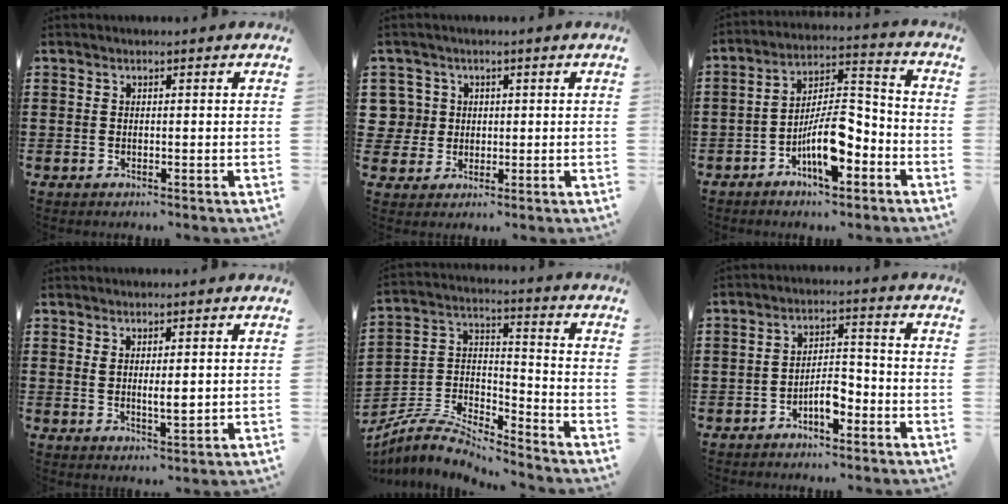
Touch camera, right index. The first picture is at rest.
{"total": 4.3, "force": [0.7, 4.2, 0.6], "torque": [-0.039, 0.011, 0.010]}
{"total": 10.3, "force": [-5.4, 3.8, 7.9], "torque": [-0.153, 0.008, -0.099]}
{"total": 3.3, "force": [0.8, 1.1, 3.0], "torque": [-0.043, -0.006, 0.010]}
{"total": 7.4, "force": [-6.9, 1.4, 2.2], "torque": [-0.054, 0.005, -0.140]}
{"total": 5.0, "force": [-2.7, 2.1, 3.7], "torque": [-0.070, 0.008, -0.052]}